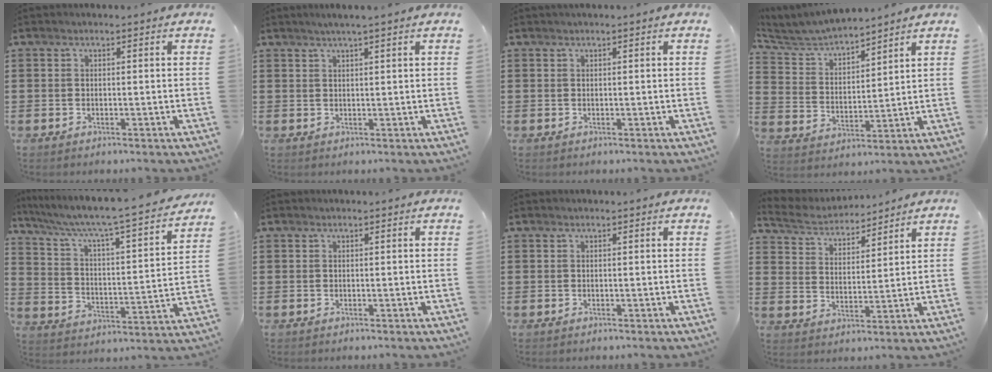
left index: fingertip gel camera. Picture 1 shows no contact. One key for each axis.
{"total": 1.6, "fx": 1.2, "fy": -0.3, "fz": 1.0, "tx": -0.020, "ty": 0.001, "tz": 0.021}
{"total": 0.0}
{"total": 5.6, "fx": 5.3, "fy": 0.8, "fz": 1.4, "tx": -0.056, "ty": -0.033, "tz": 0.089}
{"total": 5.6, "fx": 4.7, "fy": 0.2, "fz": 3.0, "tx": -0.084, "ty": -0.049, "tz": 0.068}
{"total": 0.0}
{"total": 0.0}
{"total": 4.7, "fx": 4.6, "fy": 0.8, "fz": 0.5, "tx": -0.035, "ty": -0.023, "tz": 0.077}